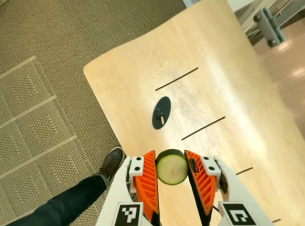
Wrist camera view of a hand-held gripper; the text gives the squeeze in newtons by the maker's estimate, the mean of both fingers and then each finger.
{"total": 8.8, "left": 8.7, "right": 8.9}